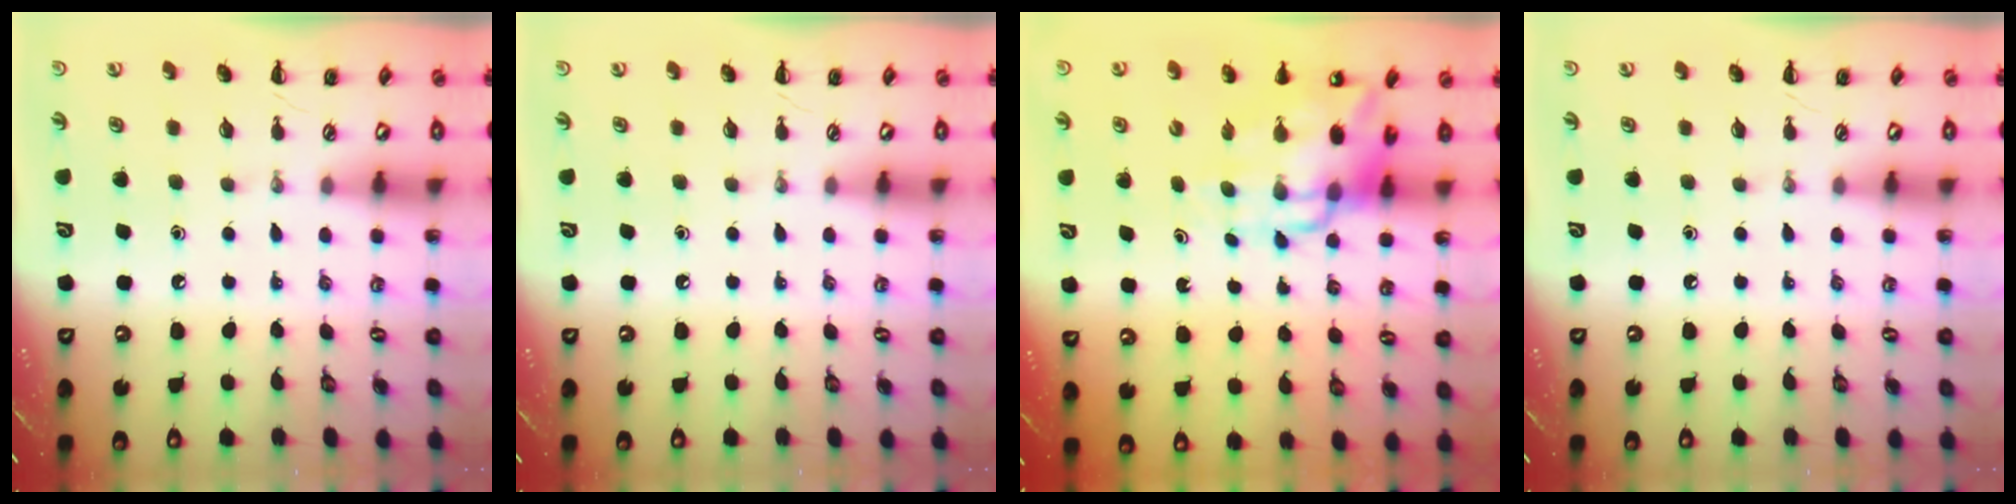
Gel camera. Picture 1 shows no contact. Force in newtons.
{"total": 0.0}
{"total": 12.0, "press": 11.5, "slide": 3.6}
{"total": 0.0}